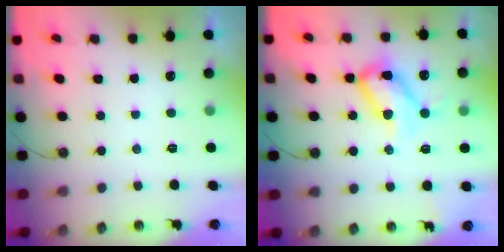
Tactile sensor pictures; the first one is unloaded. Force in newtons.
{"total": 15.3, "press": 15.2, "slide": 1.3}